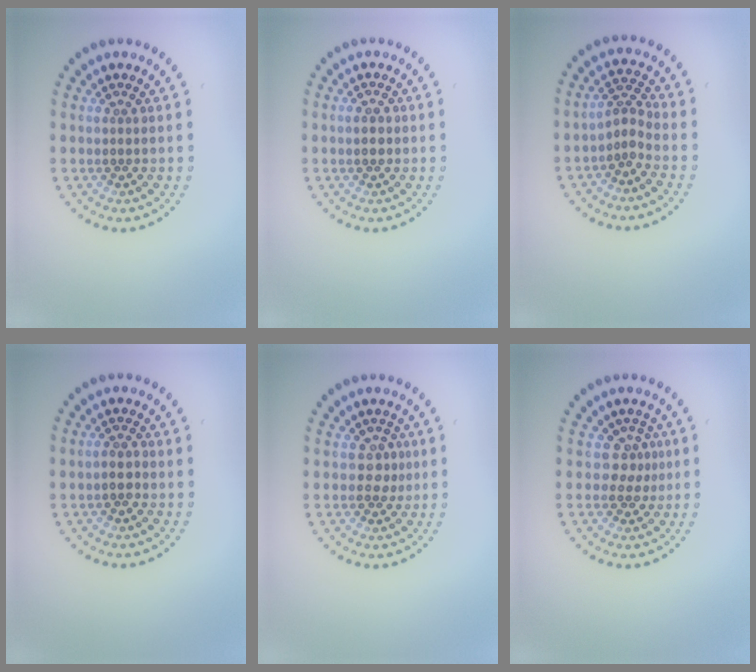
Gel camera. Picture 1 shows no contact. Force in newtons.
{"total": 1.2, "press": 1.2, "slide": 0.1}
{"total": 2.0, "press": 1.4, "slide": 1.3}
{"total": 1.2, "press": 1.1, "slide": 0.5}
{"total": 1.4, "press": 1.2, "slide": 0.8}
{"total": 2.2, "press": 1.5, "slide": 1.6}